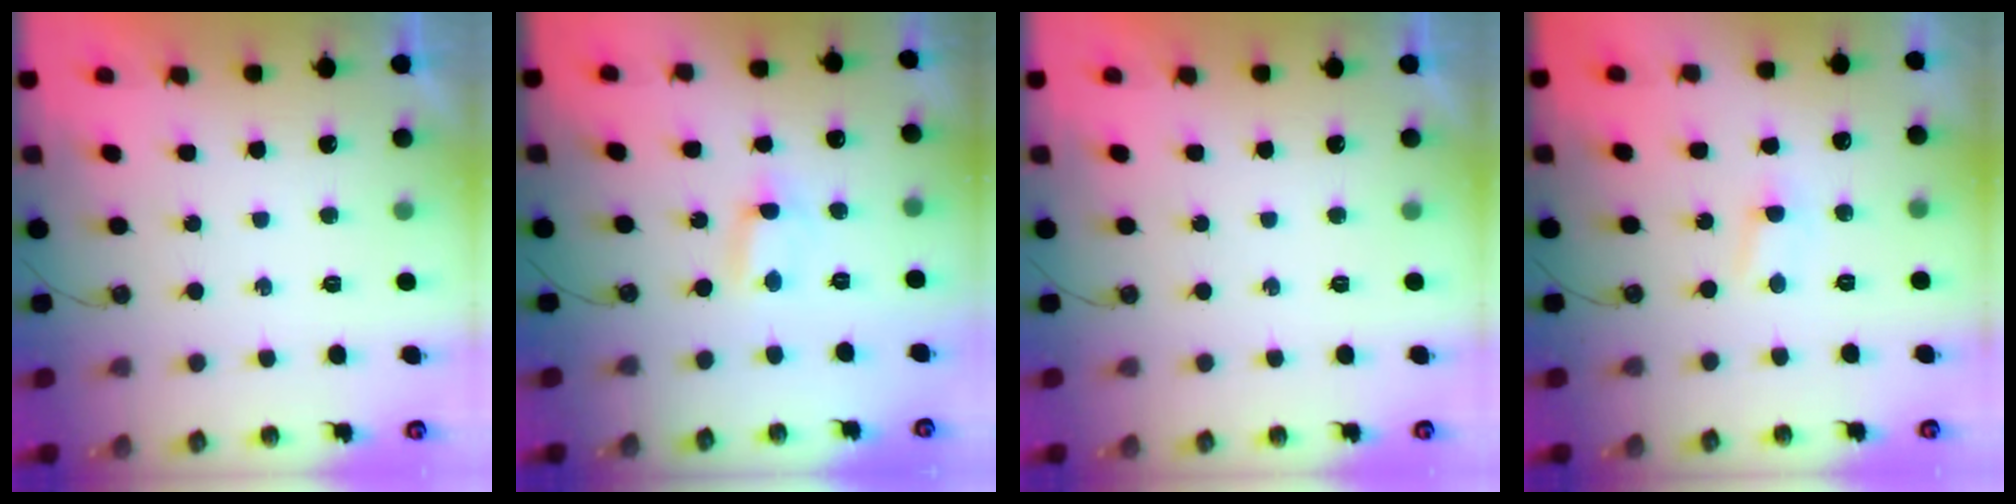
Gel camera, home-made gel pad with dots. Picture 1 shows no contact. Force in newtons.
{"total": 0.6, "press": 0.3, "slide": 0.5}
{"total": 0.0}
{"total": 2.8, "press": 2.8, "slide": 0.4}